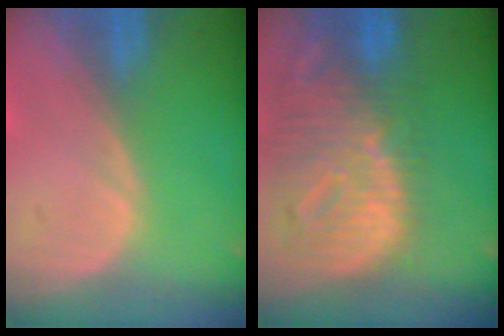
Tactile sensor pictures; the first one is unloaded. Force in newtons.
{"total": 12.6, "press": 10.8, "slide": 6.4}